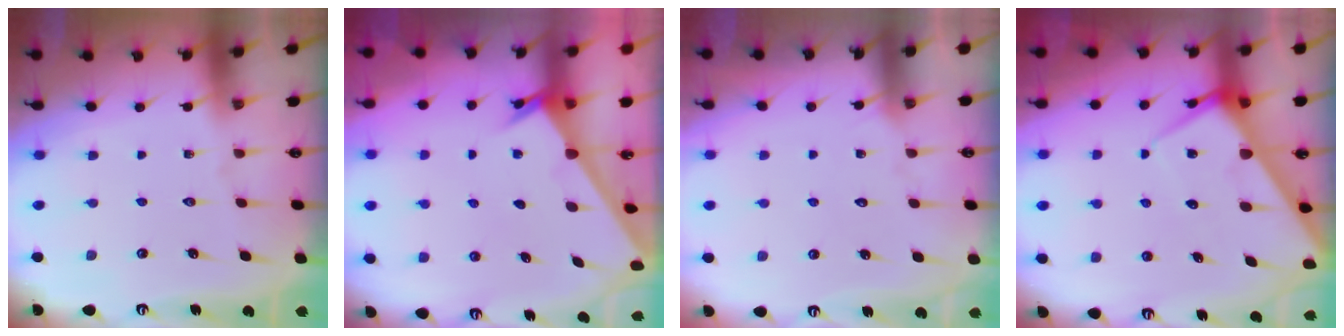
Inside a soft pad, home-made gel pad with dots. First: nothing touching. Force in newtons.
{"total": 2.4, "press": 2.4, "slide": 0.2}
{"total": 3.3, "press": 3.3, "slide": 0.3}
{"total": 6.7, "press": 6.6, "slide": 0.6}